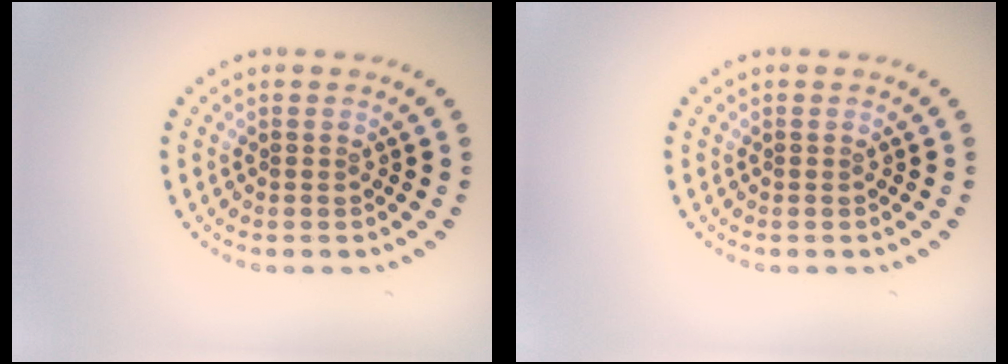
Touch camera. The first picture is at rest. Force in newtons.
{"total": 0.0}